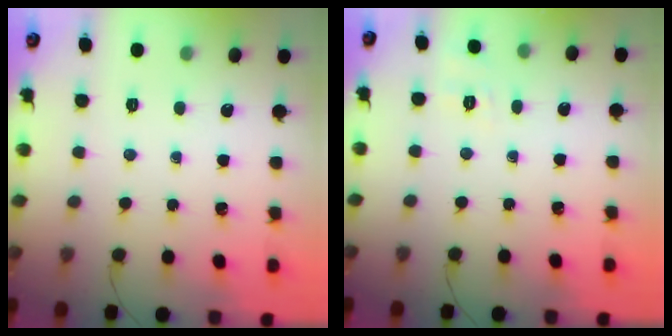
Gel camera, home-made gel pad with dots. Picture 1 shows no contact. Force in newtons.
{"total": 1.8, "press": 0.1, "slide": 1.8}